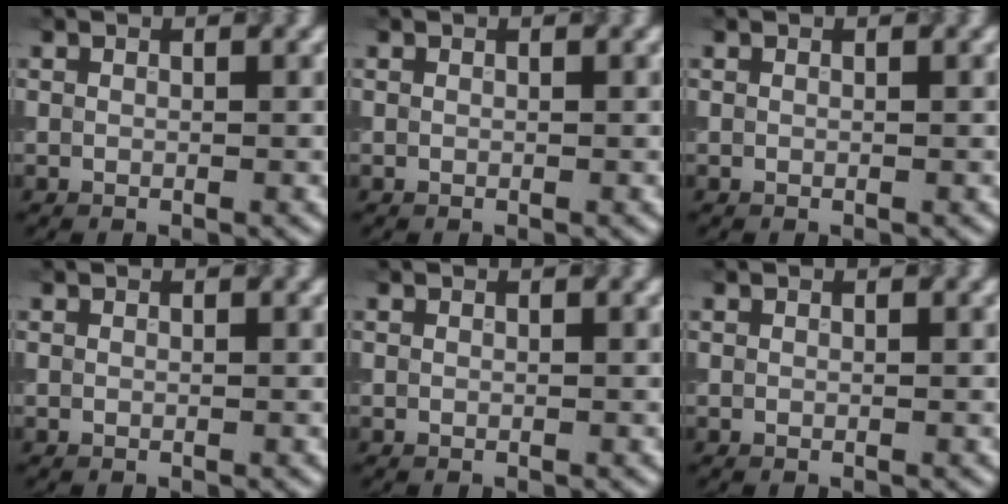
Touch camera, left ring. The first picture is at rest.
{"total": 0.0}
{"total": 0.0}
{"total": 0.0}
{"total": 0.0}
{"total": 0.0}